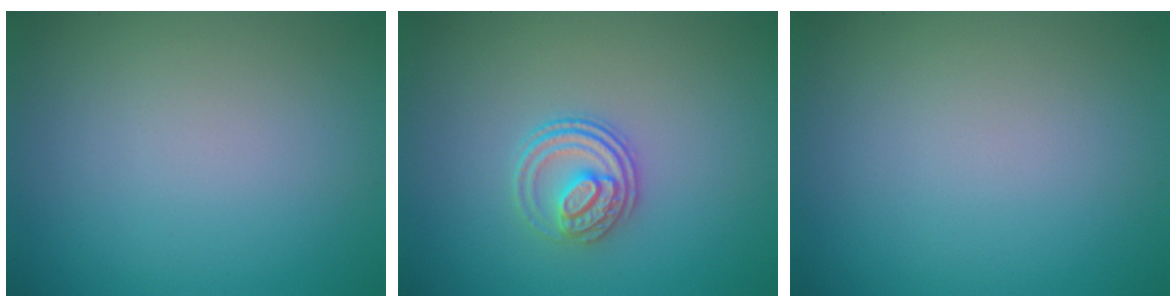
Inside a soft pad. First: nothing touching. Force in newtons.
{"total": 3.0, "press": 2.6, "slide": 1.5}
{"total": 0.0}